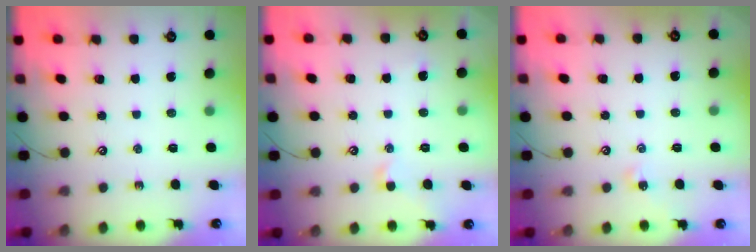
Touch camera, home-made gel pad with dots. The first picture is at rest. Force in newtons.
{"total": 1.0, "press": 0.8, "slide": 0.6}
{"total": 3.1, "press": 3.0, "slide": 0.6}